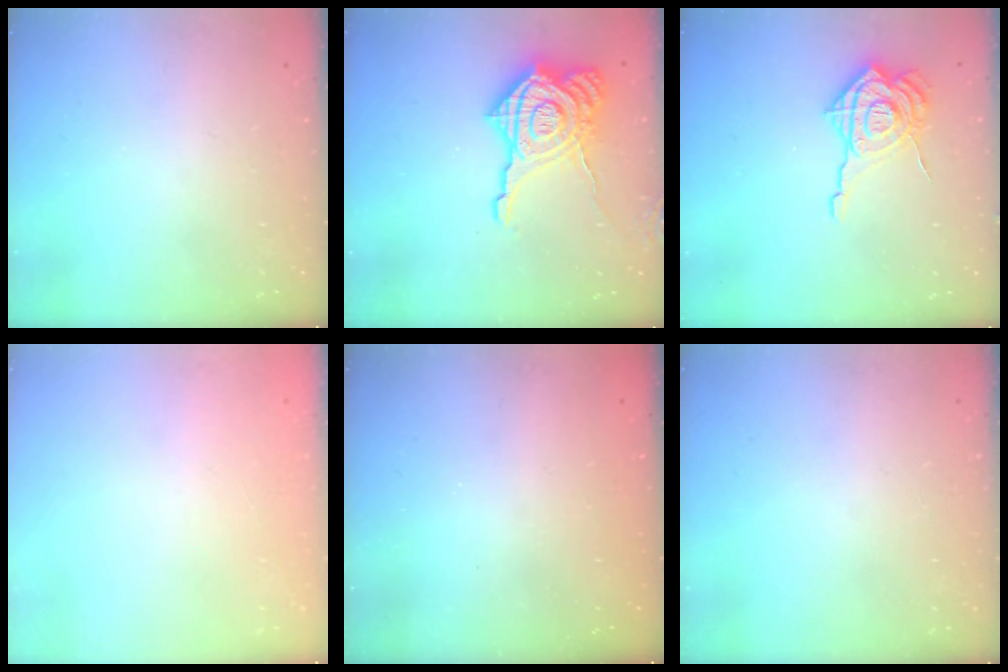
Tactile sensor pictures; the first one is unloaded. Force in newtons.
{"total": 20.6, "press": 20.5, "slide": 1.6}
{"total": 16.2, "press": 16.1, "slide": 1.7}
{"total": 2.7, "press": 2.6, "slide": 0.8}
{"total": 2.5, "press": 2.4, "slide": 0.7}
{"total": 0.0}